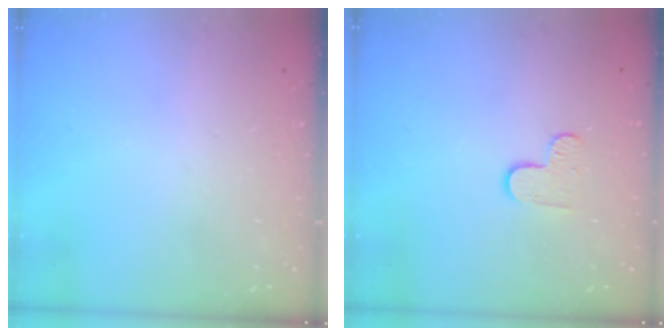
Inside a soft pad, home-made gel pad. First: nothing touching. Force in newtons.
{"total": 5.8, "press": 5.8, "slide": 0.6}